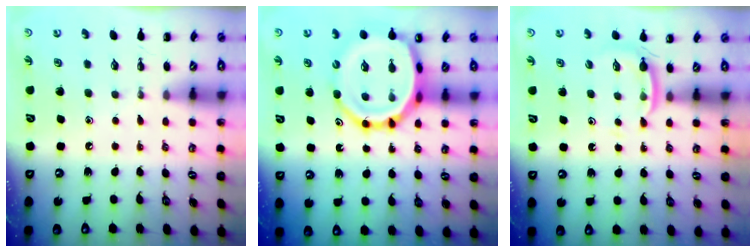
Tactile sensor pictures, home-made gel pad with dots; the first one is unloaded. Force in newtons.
{"total": 17.1, "press": 16.7, "slide": 3.6}
{"total": 3.9, "press": 3.7, "slide": 1.3}